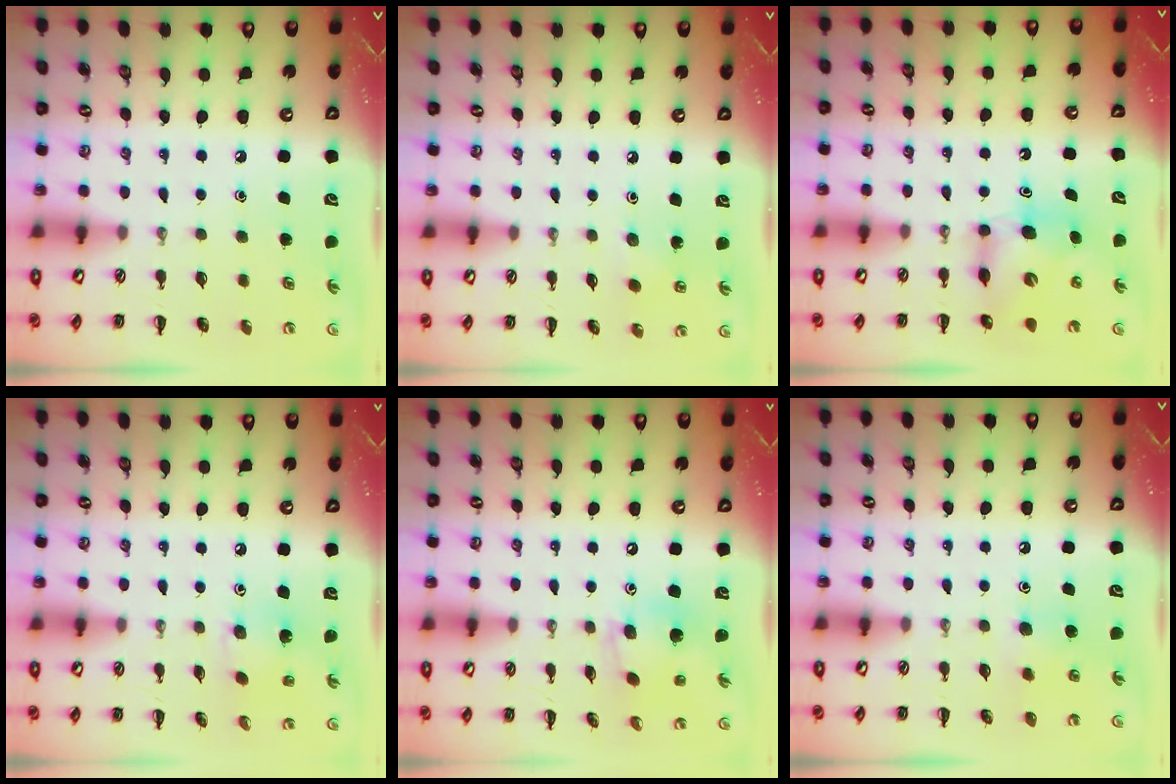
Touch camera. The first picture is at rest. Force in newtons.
{"total": 2.8, "press": 2.6, "slide": 0.9}
{"total": 7.3, "press": 7.2, "slide": 0.4}
{"total": 2.8, "press": 2.8, "slide": 0.5}
{"total": 10.8, "press": 10.5, "slide": 2.6}
{"total": 5.7, "press": 5.4, "slide": 1.8}